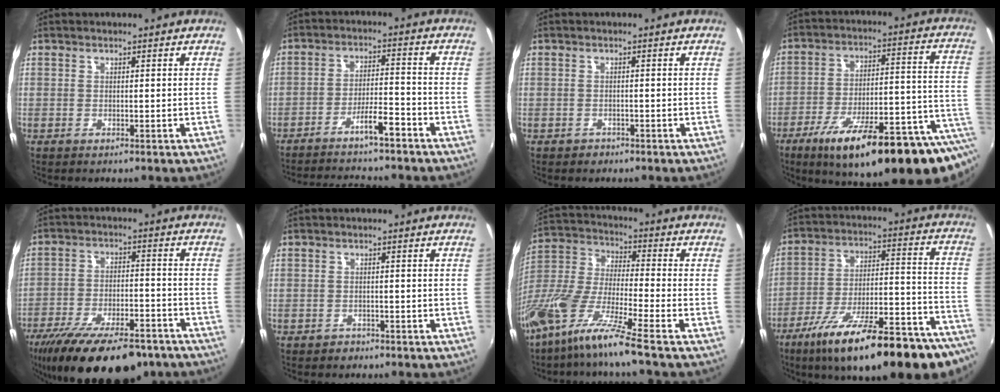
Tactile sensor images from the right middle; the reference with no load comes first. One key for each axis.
{"total": 10.9, "fx": -9.6, "fy": 1.1, "fz": 5.0, "tx": -0.103, "ty": 0.018, "tz": -0.150}
{"total": 1.3, "fx": -0.9, "fy": 1.0, "fz": 0.1, "tx": -0.004, "ty": -0.001, "tz": -0.012}
{"total": 26.4, "fx": -16.5, "fy": 4.7, "fz": 20.1, "tx": -0.272, "ty": -0.045, "tz": -0.236}
{"total": 21.7, "fx": -16.4, "fy": 7.5, "fz": 12.2, "tx": -0.230, "ty": -0.038, "tz": -0.240}
{"total": 1.6, "fx": -1.1, "fy": 1.1, "fz": 0.0, "tx": -0.004, "ty": 0.001, "tz": -0.017}
{"total": 14.5, "fx": -10.0, "fy": 0.5, "fz": 10.5, "tx": -0.210, "ty": -0.024, "tz": -0.201}
{"total": 29.2, "fx": -21.8, "fy": 7.3, "fz": 18.0, "tx": -0.264, "ty": -0.039, "tz": -0.311}